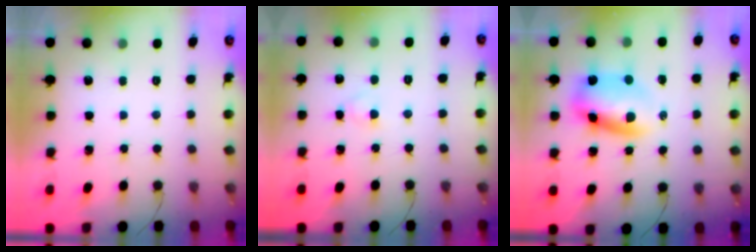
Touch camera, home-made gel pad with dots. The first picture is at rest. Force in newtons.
{"total": 2.2, "press": 1.9, "slide": 1.1}
{"total": 9.3, "press": 9.0, "slide": 2.4}